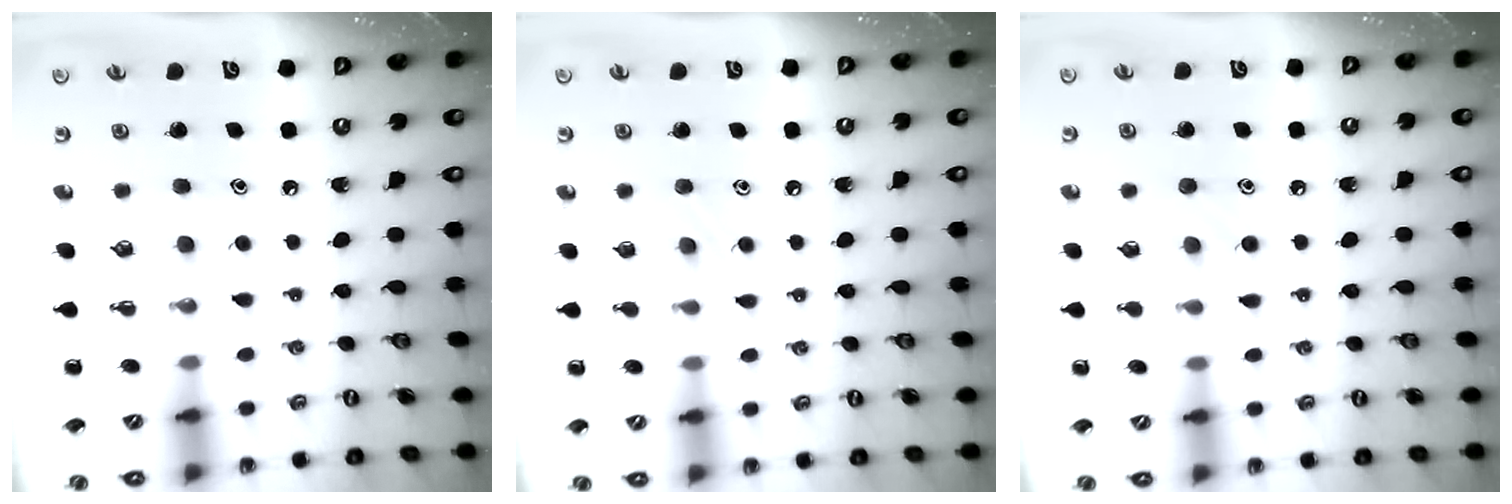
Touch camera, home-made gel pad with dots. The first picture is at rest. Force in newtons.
{"total": 4.0, "press": 3.8, "slide": 1.2}
{"total": 6.6, "press": 6.2, "slide": 2.4}